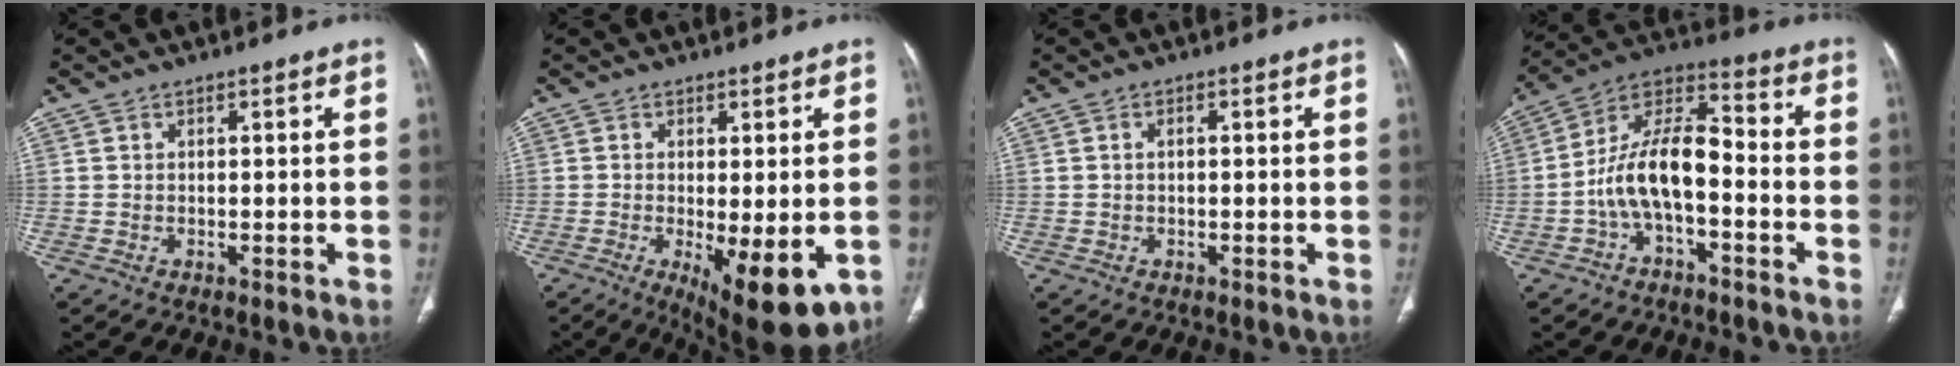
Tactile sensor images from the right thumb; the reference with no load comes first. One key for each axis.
{"total": 11.8, "fx": -3.5, "fy": 3.9, "fz": 10.6, "tx": -0.149, "ty": -0.024, "tz": -0.040}
{"total": 0.8, "fx": 0.0, "fy": 0.4, "fz": 0.6, "tx": -0.014, "ty": 0.002, "tz": -0.001}
{"total": 12.7, "fx": -3.4, "fy": 6.0, "fz": 10.6, "tx": -0.196, "ty": 0.057, "tz": -0.070}